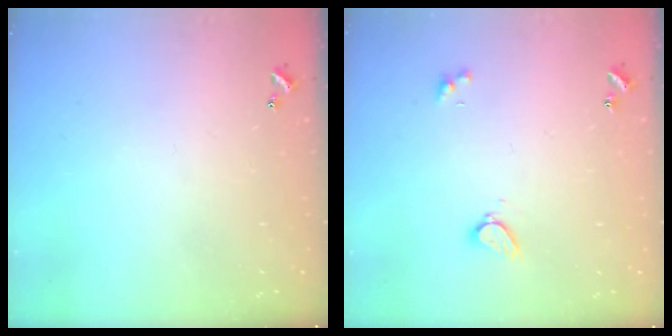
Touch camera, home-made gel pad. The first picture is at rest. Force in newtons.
{"total": 2.3, "press": 2.3, "slide": 0.3}